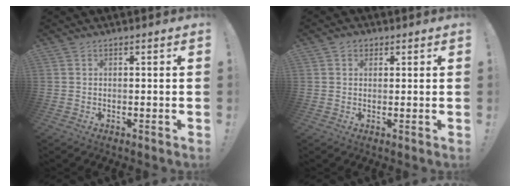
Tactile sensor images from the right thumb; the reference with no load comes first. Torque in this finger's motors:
{"motor_torque": [-0.15, 0.22, -0.01, -0.11, 0.00]}